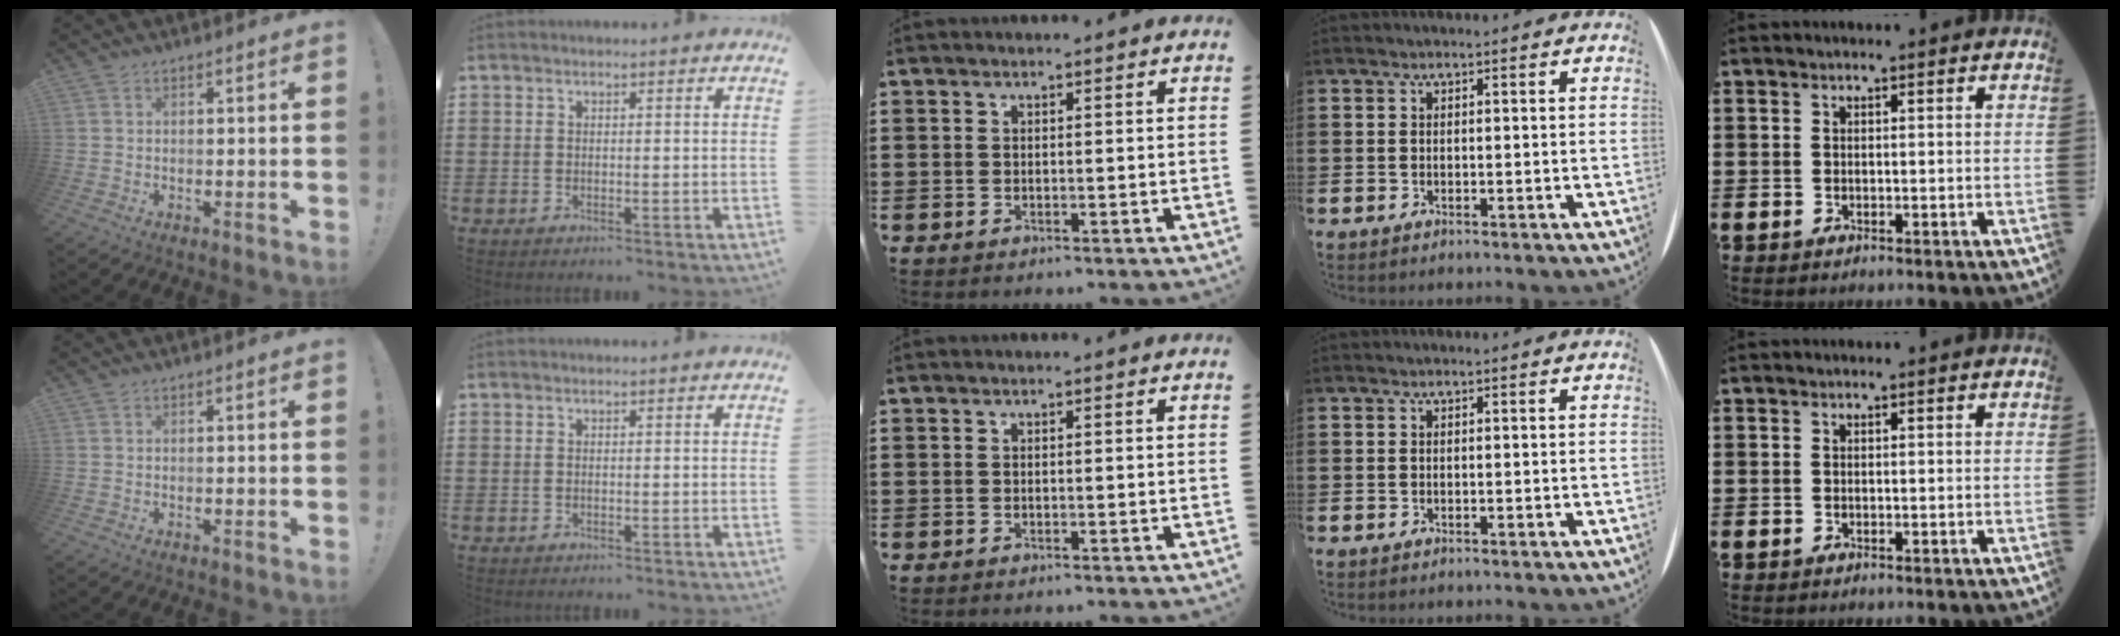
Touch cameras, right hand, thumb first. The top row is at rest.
{}